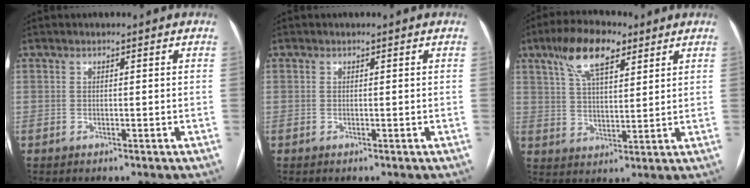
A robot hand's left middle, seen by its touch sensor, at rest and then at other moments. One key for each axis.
{"total": 0.0}
{"total": 10.2, "fx": 6.0, "fy": 3.5, "fz": 7.4, "tx": -0.145, "ty": 0.021, "tz": 0.112}